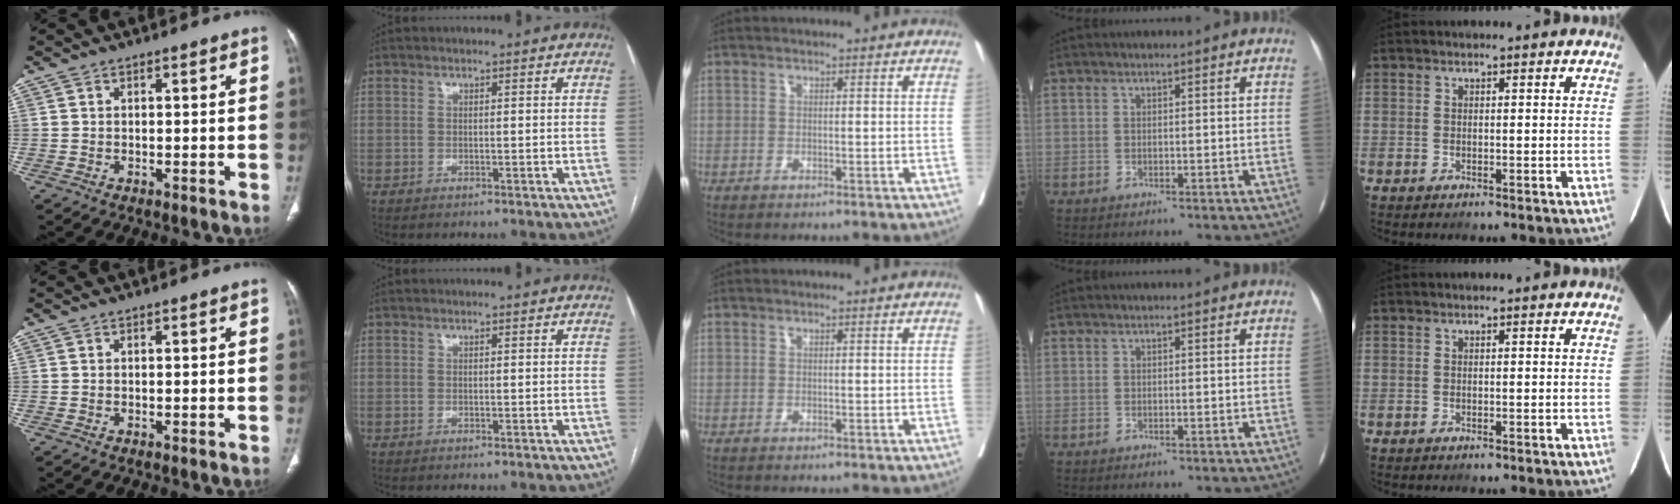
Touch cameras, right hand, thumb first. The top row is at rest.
{}